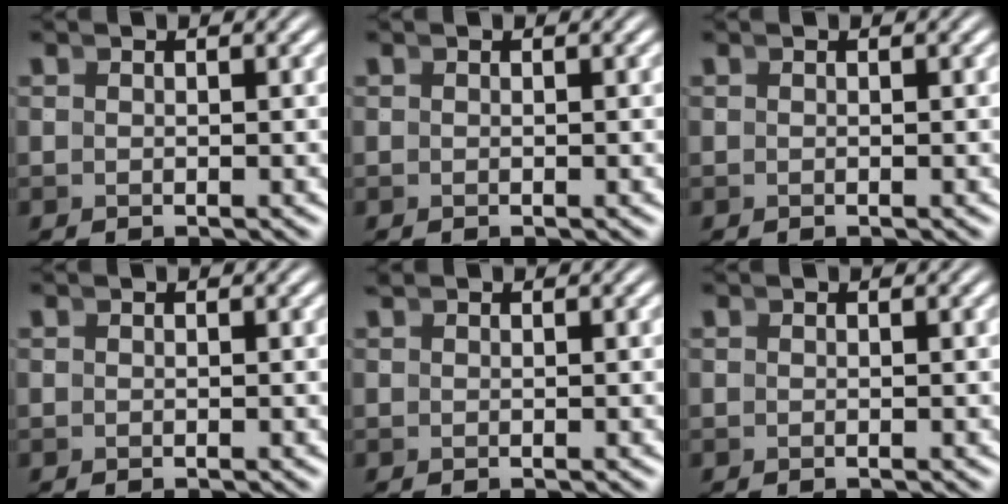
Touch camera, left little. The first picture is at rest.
{"total": 0.0}
{"total": 0.0}
{"total": 0.0}
{"total": 0.5, "force": [0.3, -0.4, -0.1], "torque": [0.001, 0.001, 0.007]}
{"total": 0.0}